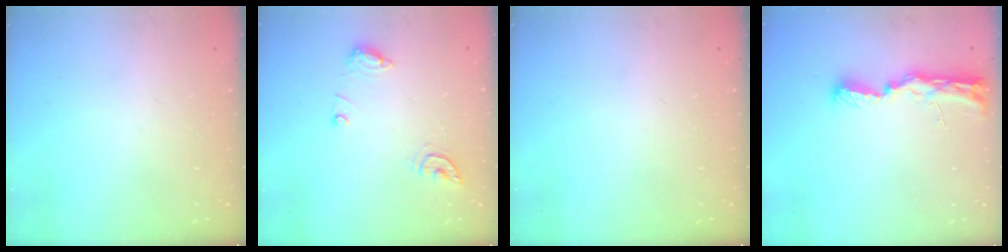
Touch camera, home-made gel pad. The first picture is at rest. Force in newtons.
{"total": 8.3, "press": 8.2, "slide": 1.0}
{"total": 0.0}
{"total": 11.1, "press": 9.8, "slide": 5.2}